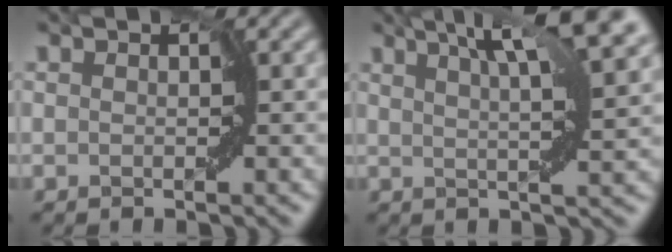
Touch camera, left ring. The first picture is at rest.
{"total": 8.7, "force": [5.3, 1.6, 6.6], "torque": [-0.075, 0.034, 0.067]}